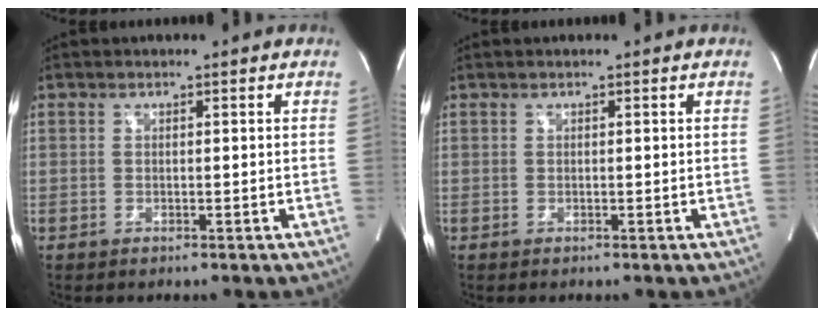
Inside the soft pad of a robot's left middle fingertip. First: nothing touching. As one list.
[{"total": 0.0}]